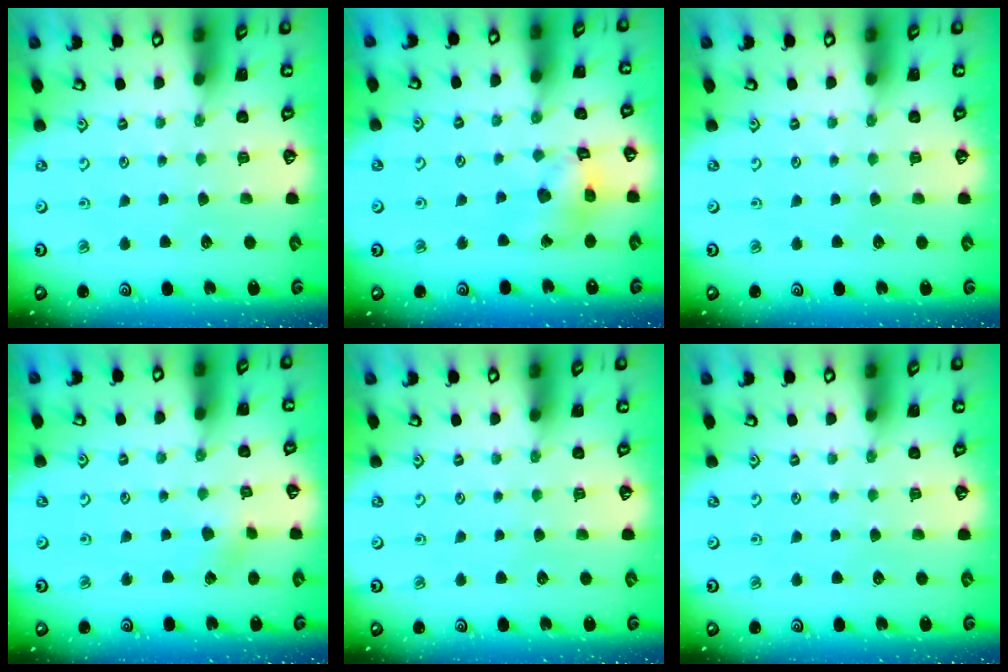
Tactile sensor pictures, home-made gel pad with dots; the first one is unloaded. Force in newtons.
{"total": 11.2, "press": 11.1, "slide": 1.2}
{"total": 0.0}
{"total": 2.6, "press": 2.4, "slide": 0.9}
{"total": 0.0}
{"total": 0.0}